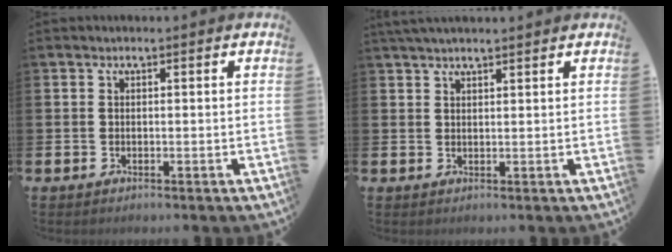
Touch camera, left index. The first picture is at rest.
{"total": 2.2, "force": [2.1, 0.2, 0.8], "torque": [-0.014, -0.003, 0.037]}